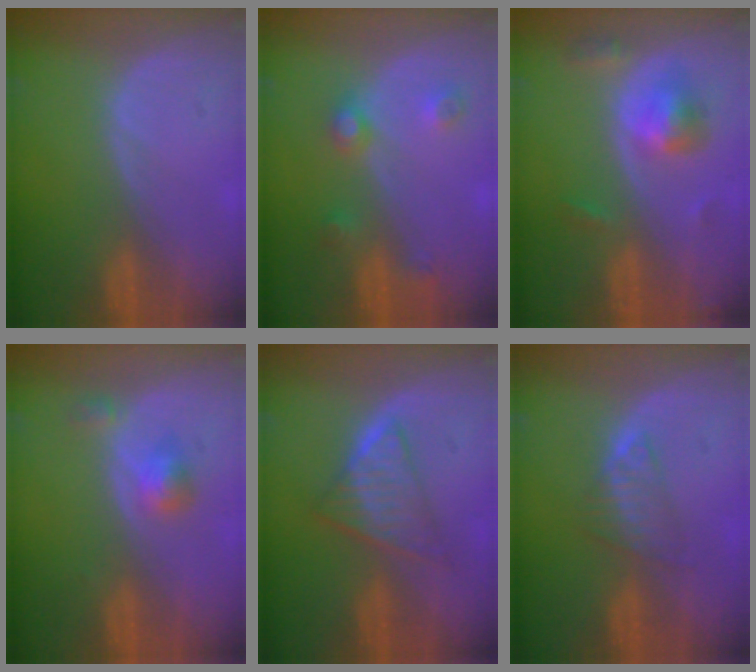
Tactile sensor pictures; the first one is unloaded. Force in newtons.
{"total": 4.4, "press": 3.9, "slide": 2.1}
{"total": 5.6, "press": 5.3, "slide": 1.8}
{"total": 3.3, "press": 3.1, "slide": 1.2}
{"total": 6.1, "press": 5.7, "slide": 2.1}
{"total": 3.7, "press": 3.6, "slide": 0.7}